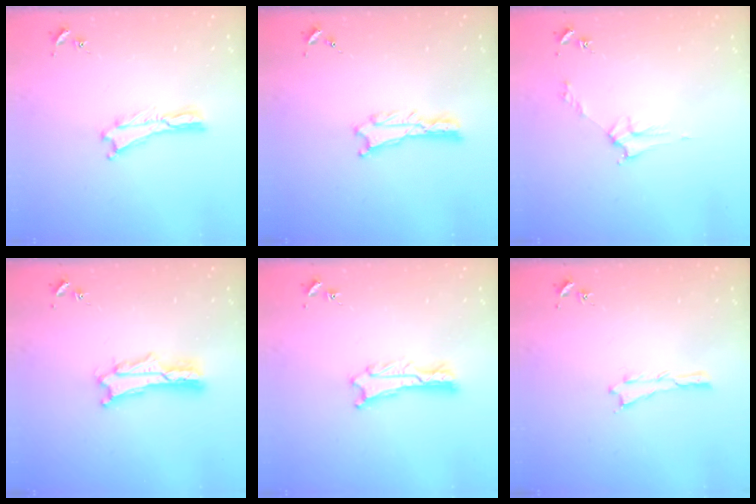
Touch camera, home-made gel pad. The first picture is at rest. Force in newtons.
{"total": 0.6, "press": 0.6, "slide": 0.1}
{"total": 2.8, "press": 2.8, "slide": 0.3}
{"total": 2.0, "press": 2.0, "slide": 0.3}
{"total": 1.1, "press": 1.1, "slide": 0.2}
{"total": 0.0}